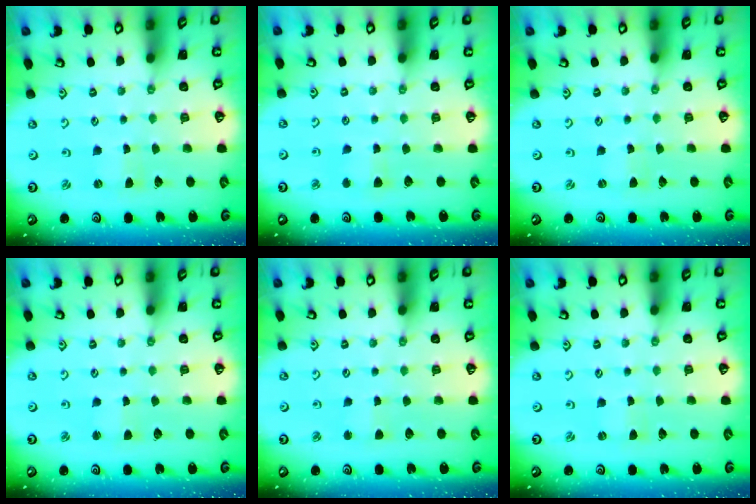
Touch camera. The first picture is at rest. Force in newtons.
{"total": 3.3, "press": 3.3, "slide": 0.6}
{"total": 0.0}
{"total": 2.3, "press": 2.3, "slide": 0.3}
{"total": 2.2, "press": 2.2, "slide": 0.2}
{"total": 0.0}